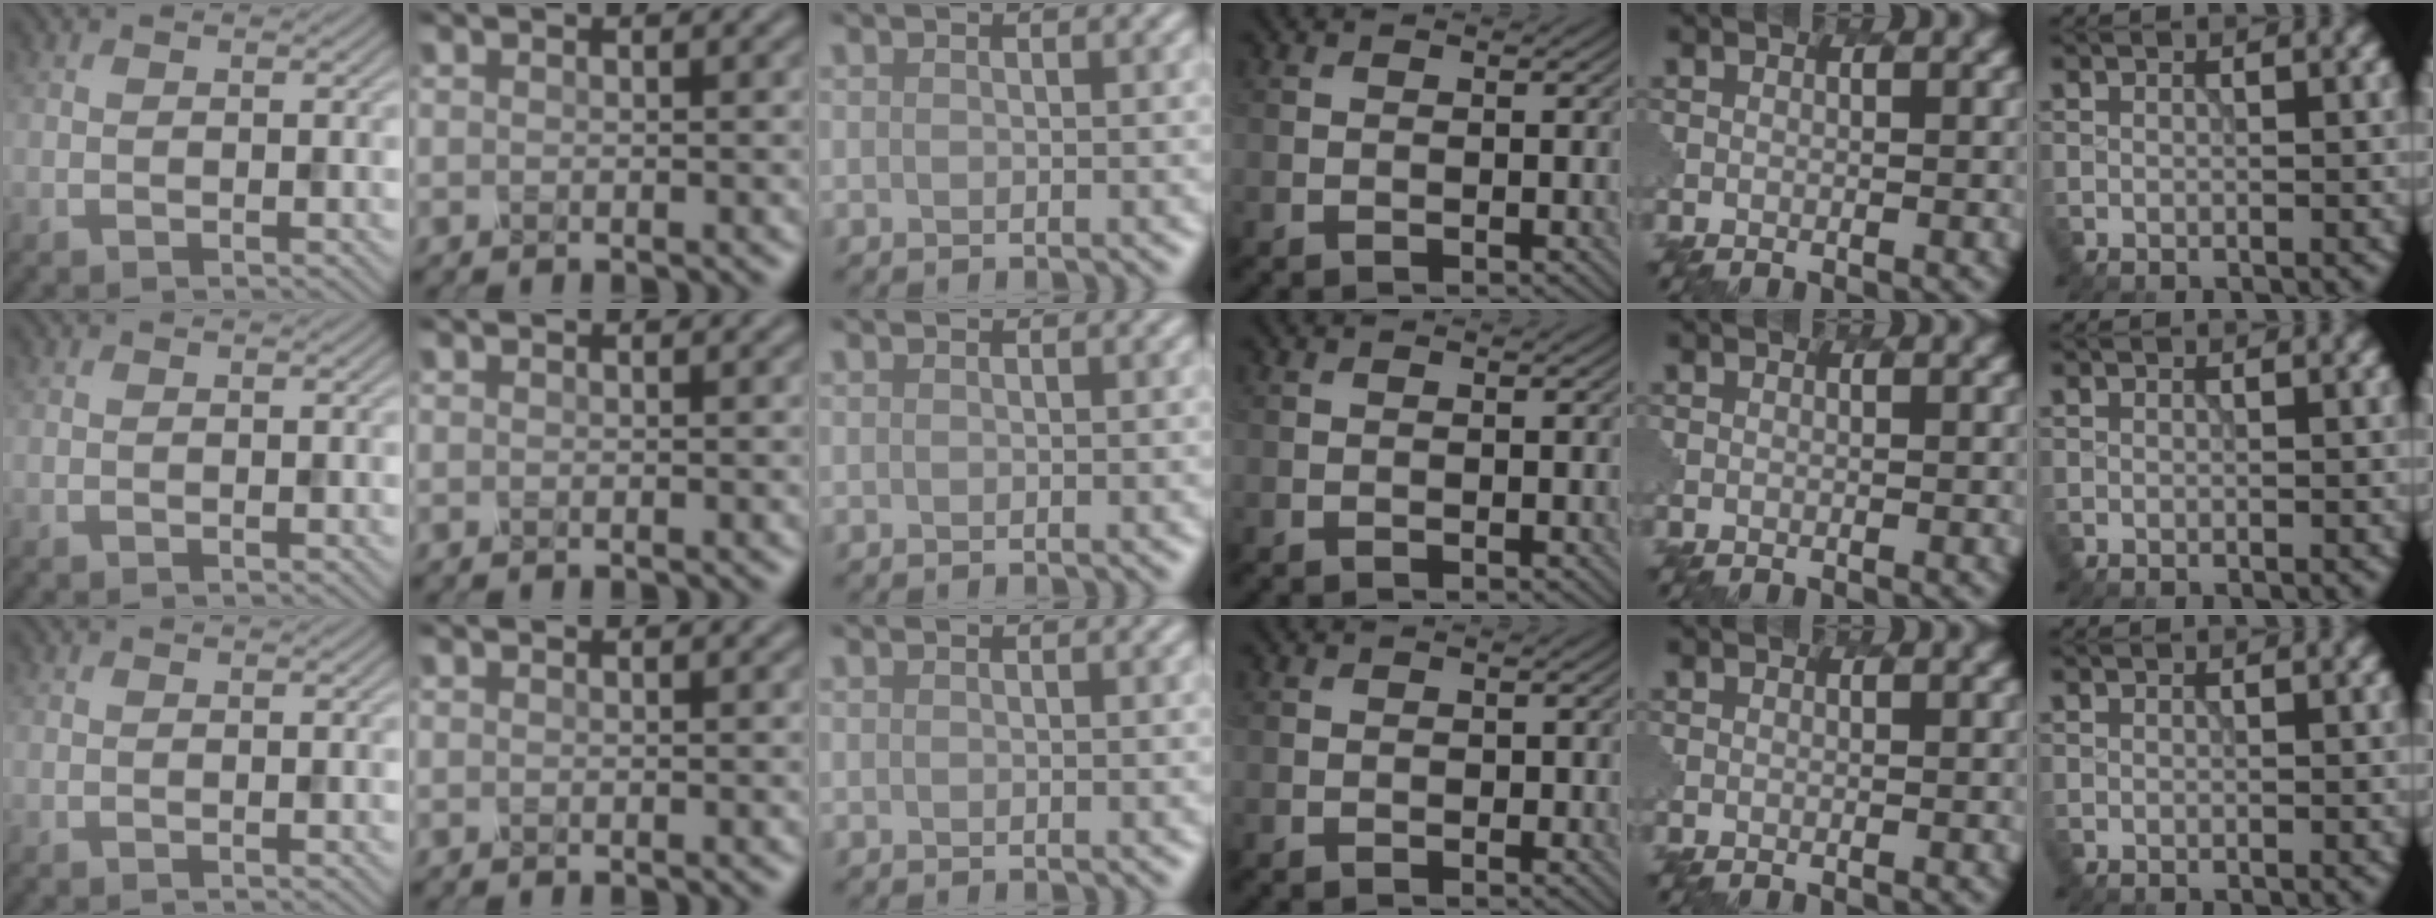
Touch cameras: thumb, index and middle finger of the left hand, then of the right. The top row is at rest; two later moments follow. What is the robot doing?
{"motion": "dispense", "object": "spray bottle"}